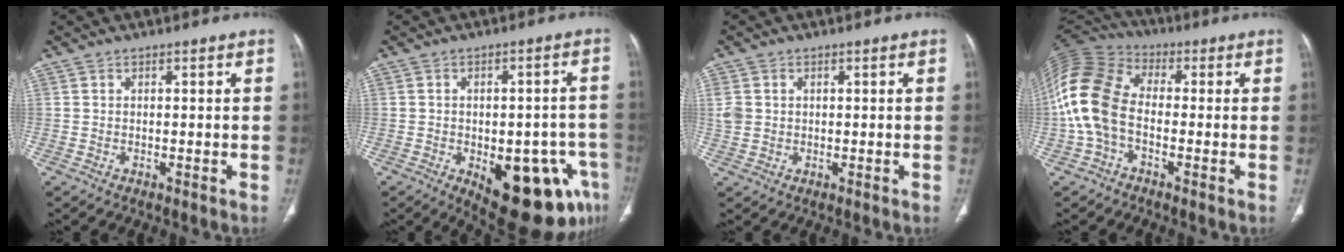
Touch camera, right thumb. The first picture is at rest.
{"total": 18.2, "force": [-7.5, 8.3, 14.4], "torque": [-0.134, 0.022, -0.079]}
{"total": 3.6, "force": [0.5, 3.1, 1.8], "torque": [-0.040, 0.003, 0.016]}
{"total": 14.1, "force": [-2.0, 9.2, 10.5], "torque": [-0.227, 0.033, -0.048]}